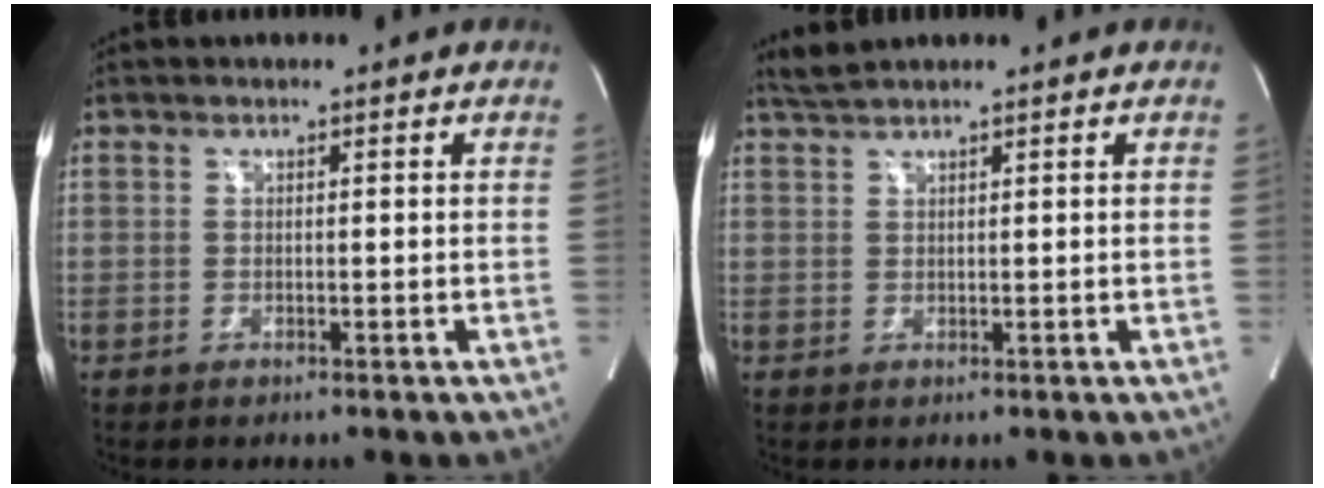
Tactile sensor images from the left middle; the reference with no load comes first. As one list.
[{"total": 2.1, "force": [2.0, -0.3, 0.7], "torque": [-0.020, 0.012, 0.043]}]